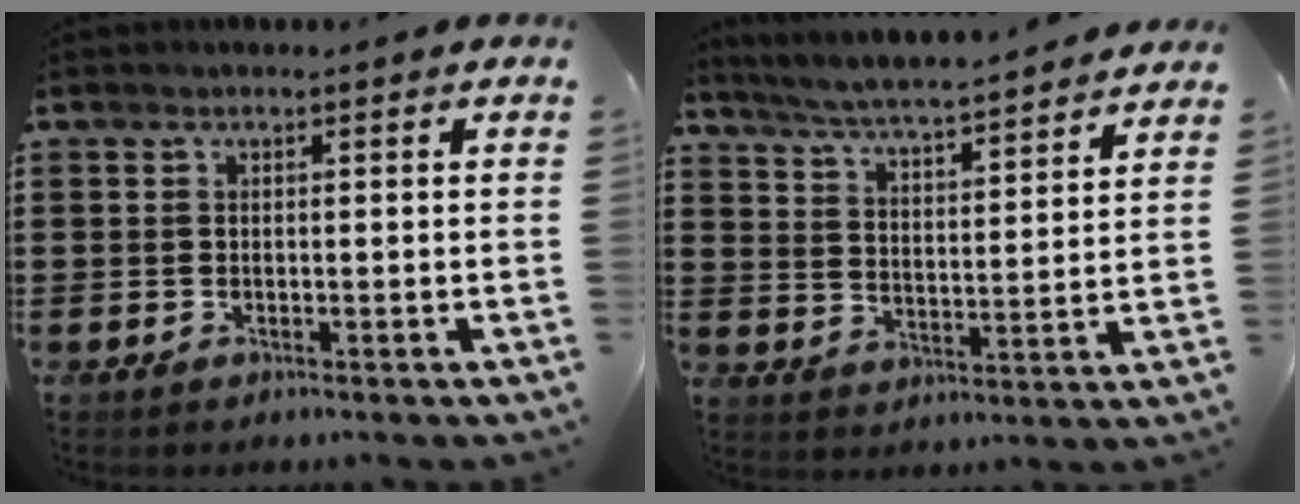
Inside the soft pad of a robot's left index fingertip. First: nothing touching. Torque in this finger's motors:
{"motor_torque": [1.10, -1.04, 0.66, 0.08]}